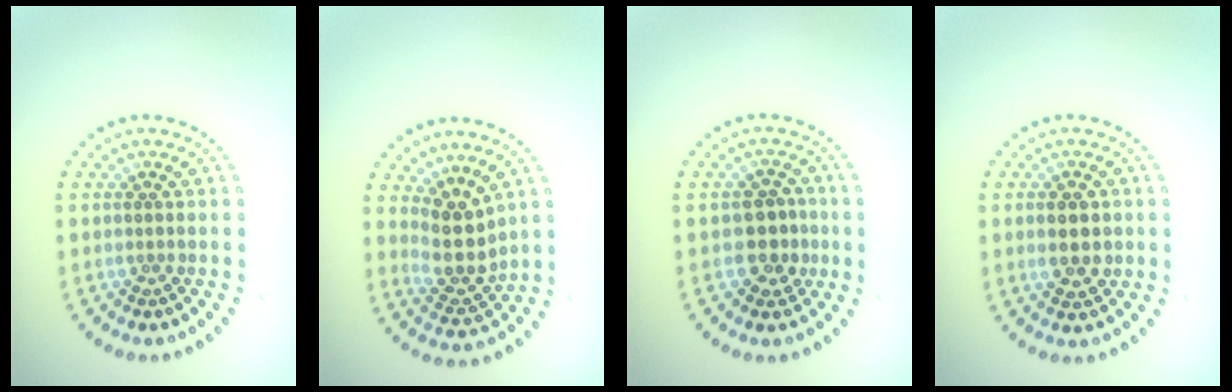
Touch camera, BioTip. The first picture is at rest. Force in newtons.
{"total": 3.7, "press": 3.0, "slide": 2.3}
{"total": 2.8, "press": 2.7, "slide": 0.9}
{"total": 2.6, "press": 2.6, "slide": 0.0}